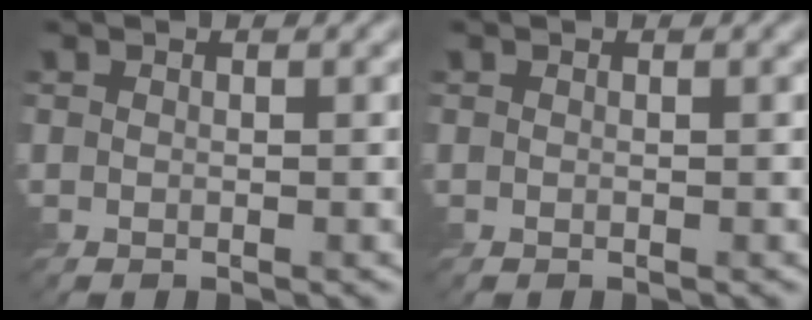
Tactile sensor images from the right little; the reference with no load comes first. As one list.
[{"total": 0.0}]